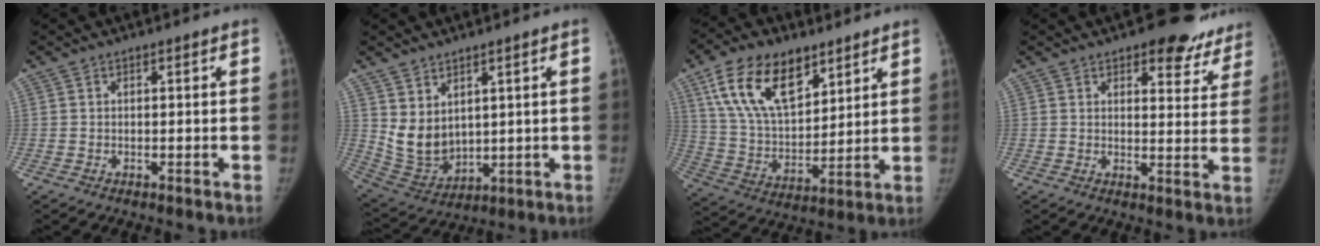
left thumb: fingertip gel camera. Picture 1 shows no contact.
{"total": 8.9, "force": [3.3, 6.3, 5.4], "torque": [-0.073, -0.031, 0.092]}
{"total": 18.6, "force": [10.1, 10.0, 12.0], "torque": [-0.182, -0.038, 0.191]}
{"total": 11.8, "force": [9.2, 5.6, 4.9], "torque": [0.000, -0.050, 0.094]}